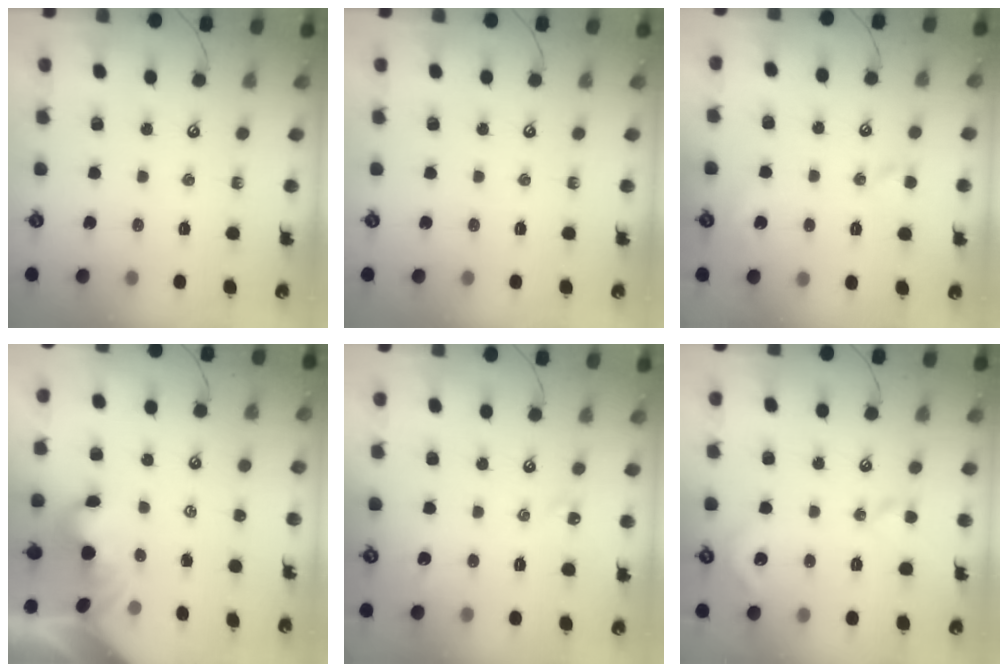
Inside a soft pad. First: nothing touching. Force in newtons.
{"total": 0.0}
{"total": 2.8, "press": 2.7, "slide": 0.6}
{"total": 1.6, "press": 1.5, "slide": 0.6}
{"total": 2.0, "press": 1.9, "slide": 0.5}
{"total": 4.1, "press": 4.0, "slide": 0.9}